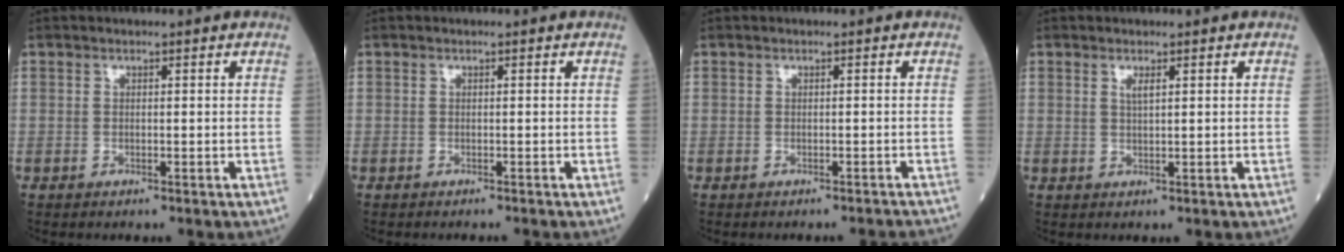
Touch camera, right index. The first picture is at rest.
{"total": 1.2, "force": [-1.1, -0.1, 0.3], "torque": [-0.002, 0.001, -0.015]}
{"total": 4.1, "force": [-4.0, -0.2, 0.8], "torque": [-0.011, -0.018, -0.040]}
{"total": 1.3, "force": [0.7, 0.1, 1.1], "torque": [-0.028, -0.004, 0.012]}